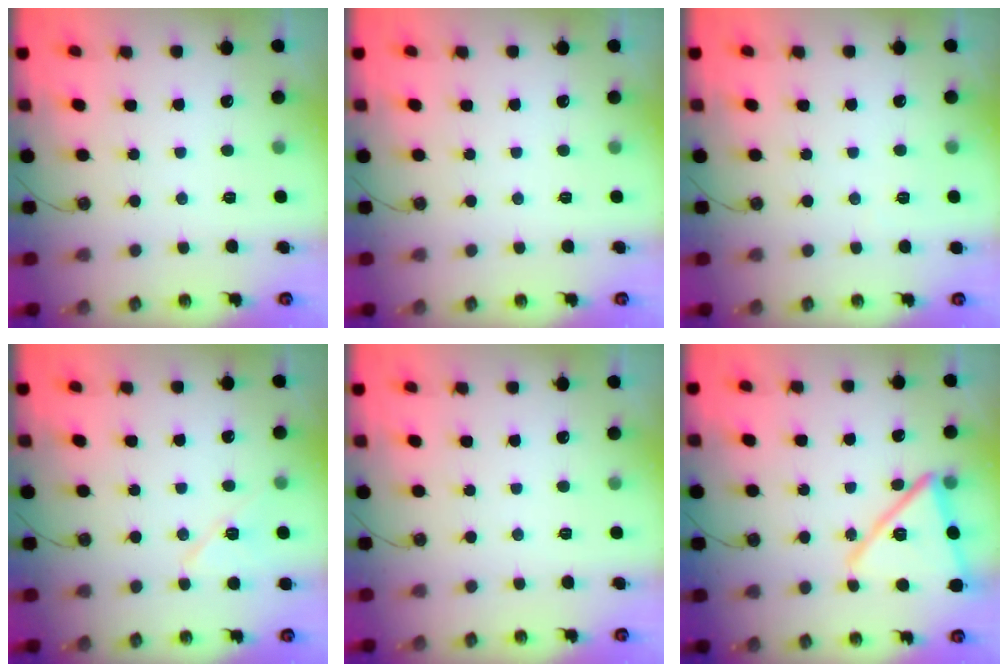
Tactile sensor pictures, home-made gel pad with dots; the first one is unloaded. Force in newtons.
{"total": 0.0}
{"total": 2.8, "press": 2.5, "slide": 1.1}
{"total": 8.2, "press": 6.9, "slide": 4.4}
{"total": 0.0}
{"total": 15.9, "press": 15.8, "slide": 1.2}